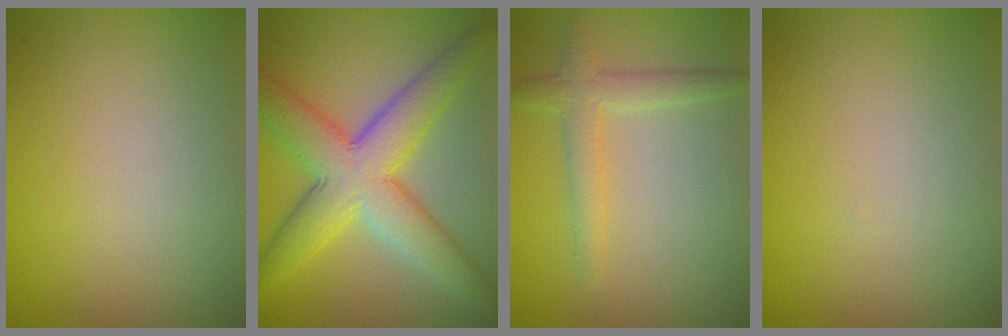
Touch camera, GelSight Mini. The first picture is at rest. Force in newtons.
{"total": 8.0, "press": 8.0, "slide": 0.2}
{"total": 2.4, "press": 2.4, "slide": 0.1}
{"total": 0.0}